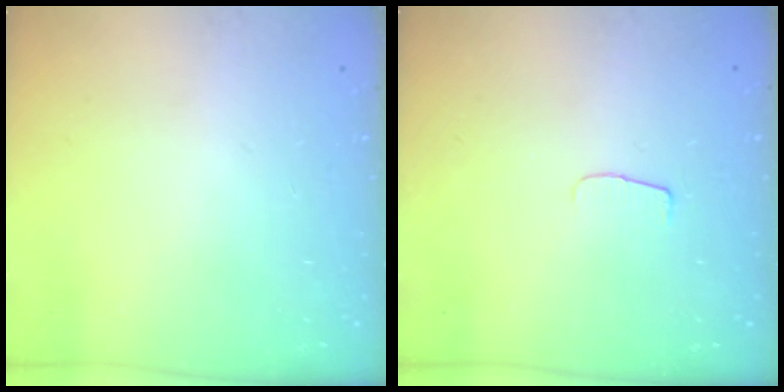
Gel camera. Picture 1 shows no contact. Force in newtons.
{"total": 4.5, "press": 4.4, "slide": 0.5}